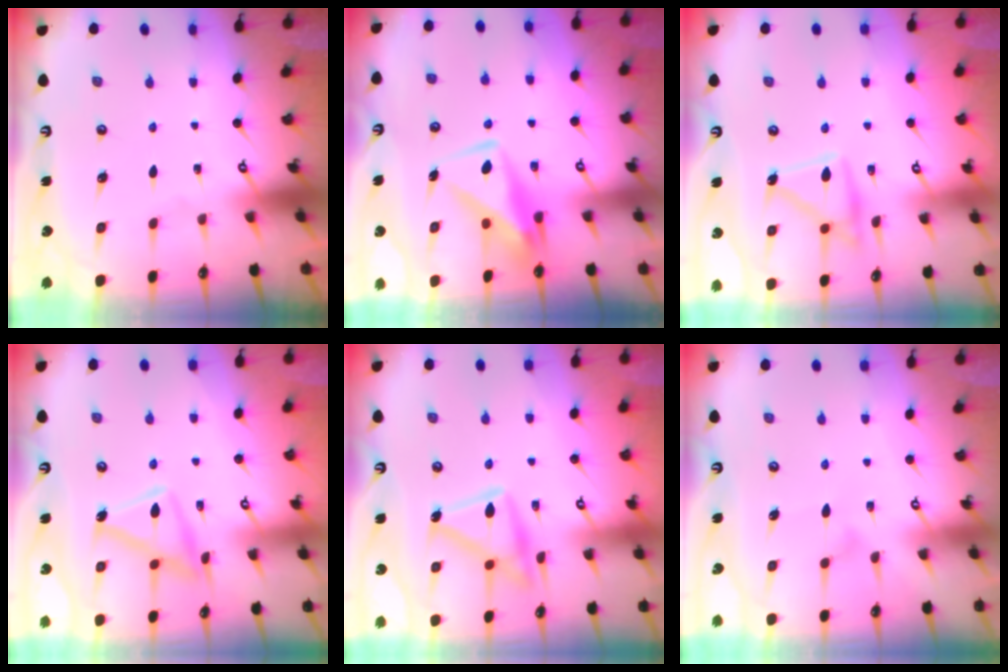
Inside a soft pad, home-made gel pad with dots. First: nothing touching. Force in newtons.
{"total": 7.3, "press": 7.3, "slide": 0.9}
{"total": 16.4, "press": 16.4, "slide": 1.1}
{"total": 13.7, "press": 13.6, "slide": 1.1}
{"total": 16.1, "press": 16.1, "slide": 0.7}
{"total": 9.1, "press": 9.1, "slide": 0.3}